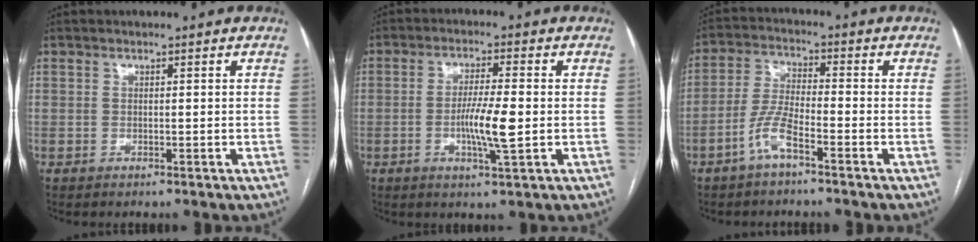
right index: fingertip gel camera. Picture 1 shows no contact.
{"total": 6.7, "force": [-1.2, 0.3, 6.6], "torque": [-0.124, -0.007, -0.022]}
{"total": 5.9, "force": [-3.5, 0.9, 4.6], "torque": [-0.104, 0.004, -0.073]}